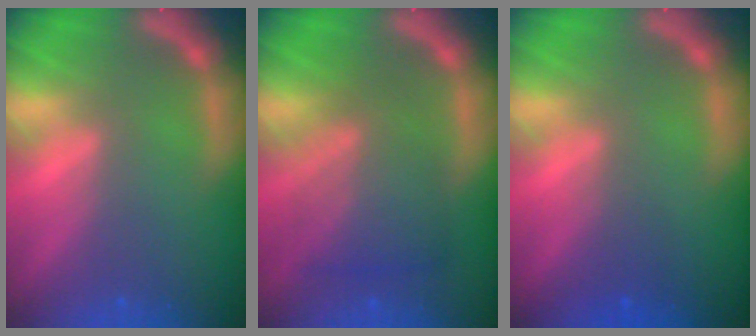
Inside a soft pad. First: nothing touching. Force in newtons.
{"total": 6.5}
{"total": 1.5}